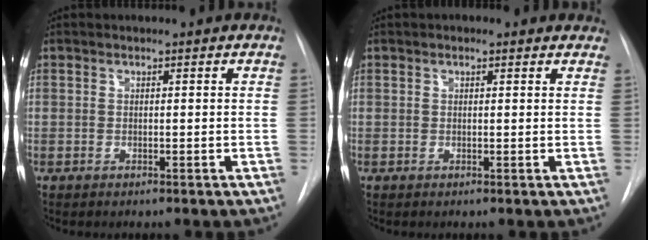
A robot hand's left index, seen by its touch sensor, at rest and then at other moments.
{"total": 1.6, "force": [1.2, 0.8, 0.9], "torque": [-0.013, 0.011, 0.011]}